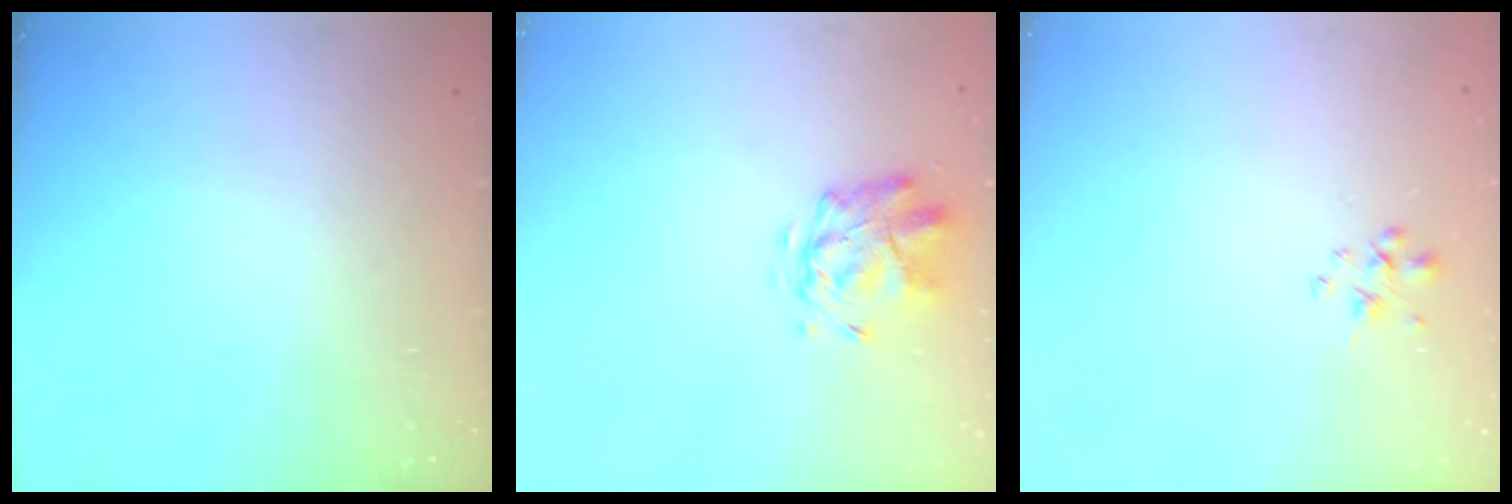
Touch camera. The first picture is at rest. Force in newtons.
{"total": 2.9, "press": 2.5, "slide": 1.5}
{"total": 1.7, "press": 1.5, "slide": 0.8}